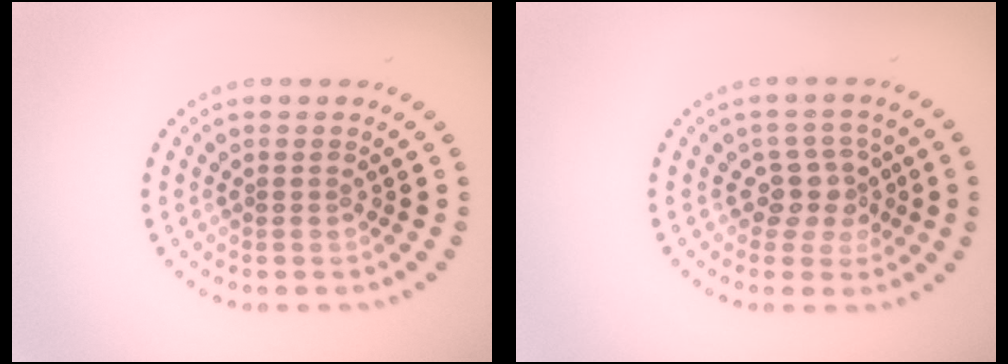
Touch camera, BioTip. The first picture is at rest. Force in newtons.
{"total": 2.9, "press": 2.4, "slide": 1.6}